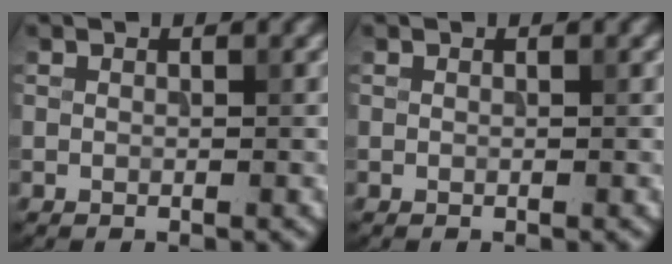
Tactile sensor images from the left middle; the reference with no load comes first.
{"total": 0.0}